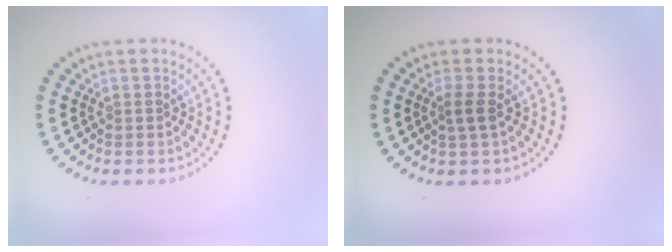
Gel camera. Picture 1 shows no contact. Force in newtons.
{"total": 1.5, "press": 1.3, "slide": 0.8}